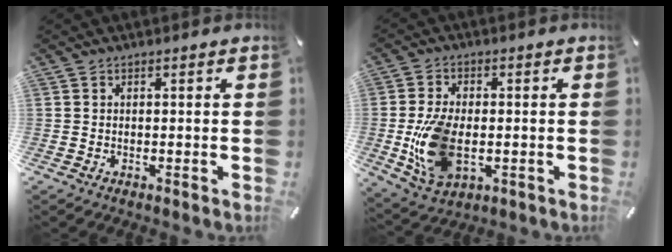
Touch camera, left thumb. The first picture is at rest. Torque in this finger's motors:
{"motor_torque": [2.19, 2.30, 1.05, 0.00, 0.48]}